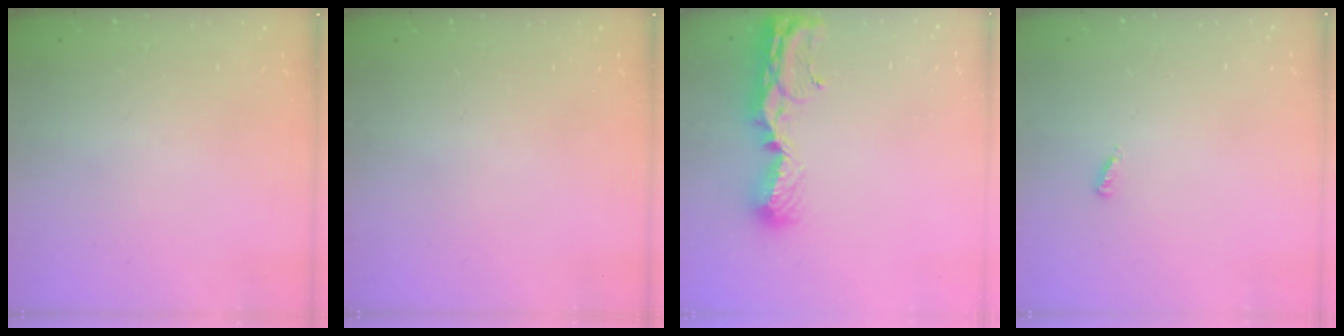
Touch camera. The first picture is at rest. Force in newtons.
{"total": 0.0}
{"total": 10.1, "press": 10.0, "slide": 0.8}
{"total": 3.2, "press": 3.2, "slide": 0.5}